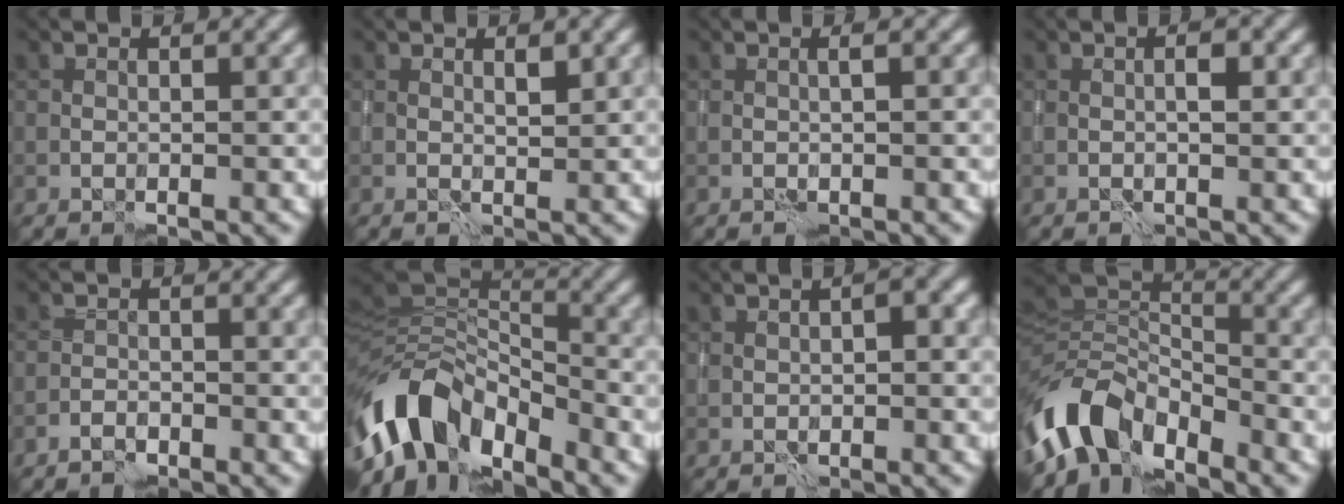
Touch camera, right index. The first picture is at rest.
{"total": 1.2, "force": [0.8, 0.3, 0.9], "torque": [-0.012, -0.003, 0.013]}
{"total": 0.7, "force": [0.1, 0.1, 0.7], "torque": [-0.009, 0.000, 0.001]}
{"total": 1.2, "force": [0.3, 0.3, 1.1], "torque": [-0.013, -0.004, 0.004]}
{"total": 1.1, "force": [-1.0, 0.4, 0.1], "torque": [0.000, 0.003, -0.023]}
{"total": 8.9, "force": [-5.2, 4.9, 5.3], "torque": [-0.086, -0.002, -0.100]}
{"total": 1.2, "force": [-0.1, 0.6, 1.0], "torque": [-0.015, 0.001, -0.003]}
{"total": 7.3, "force": [-4.6, 4.2, 3.8], "torque": [-0.059, -0.004, -0.093]}